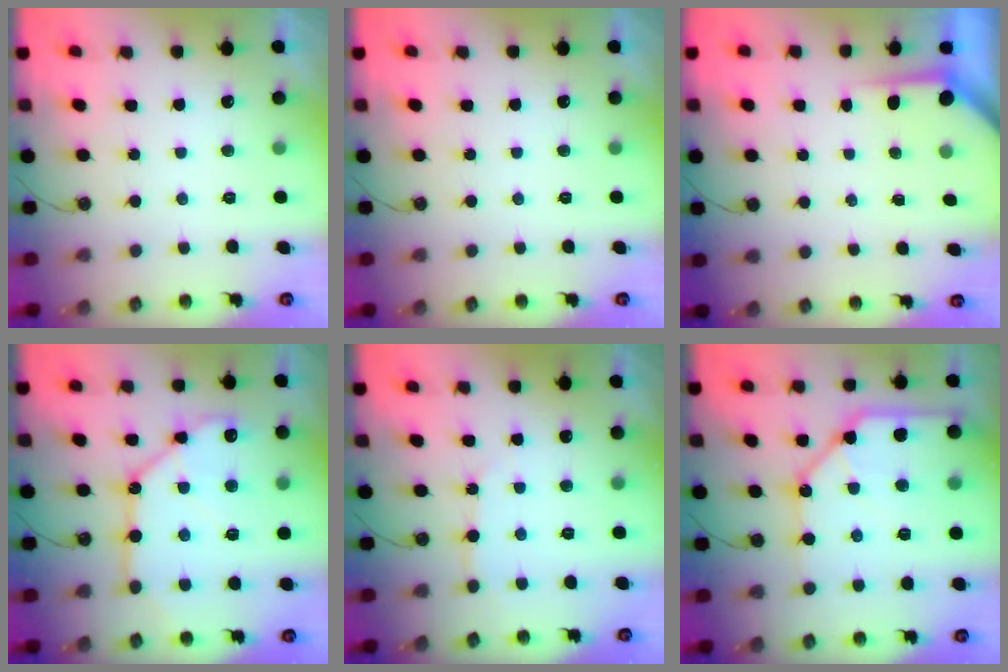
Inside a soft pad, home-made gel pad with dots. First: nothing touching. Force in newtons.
{"total": 0.0}
{"total": 3.6, "press": 3.6, "slide": 0.4}
{"total": 14.1, "press": 14.0, "slide": 1.8}
{"total": 4.5, "press": 4.5, "slide": 0.3}
{"total": 15.1, "press": 15.0, "slide": 2.1}